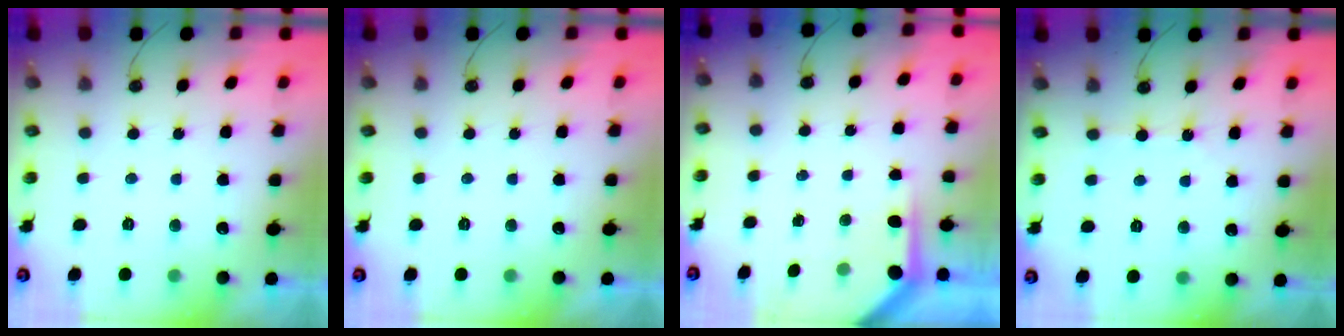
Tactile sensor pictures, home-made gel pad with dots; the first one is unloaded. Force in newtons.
{"total": 0.0}
{"total": 3.5, "press": 3.5, "slide": 0.4}
{"total": 2.5, "press": 2.5, "slide": 0.4}